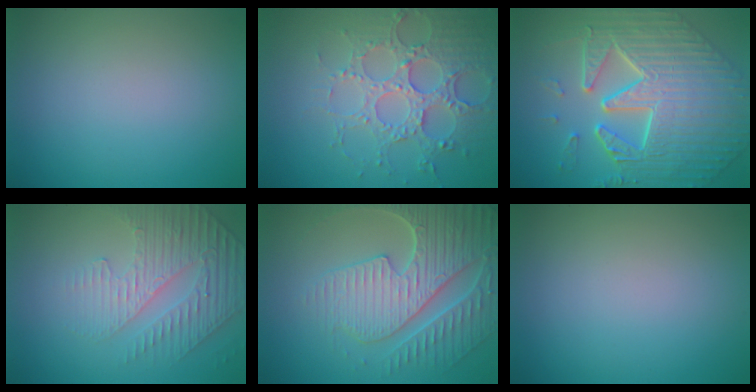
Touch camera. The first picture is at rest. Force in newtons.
{"total": 4.7, "press": 4.6, "slide": 1.0}
{"total": 10.3, "press": 7.3, "slide": 7.3}
{"total": 4.7, "press": 3.4, "slide": 3.3}
{"total": 7.3, "press": 5.8, "slide": 4.5}
{"total": 0.0}